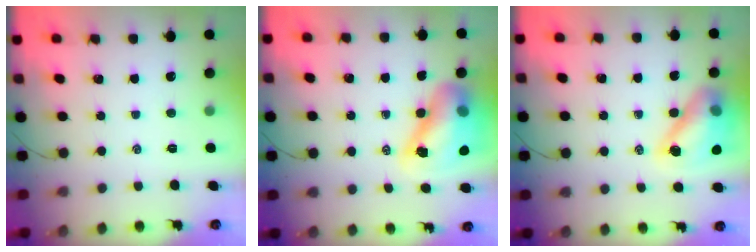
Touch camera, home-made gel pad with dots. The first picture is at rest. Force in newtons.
{"total": 15.1, "press": 14.6, "slide": 4.0}
{"total": 13.5, "press": 12.9, "slide": 3.7}